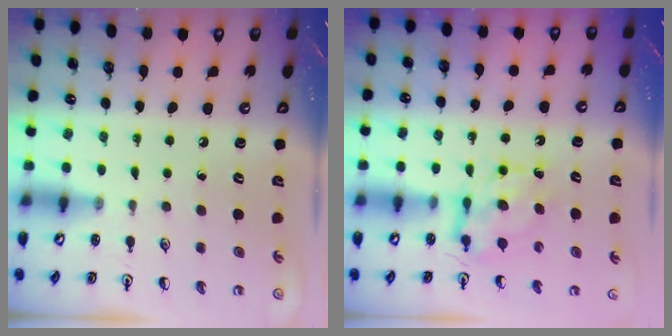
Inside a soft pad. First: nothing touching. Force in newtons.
{"total": 7.3, "press": 7.3, "slide": 0.2}